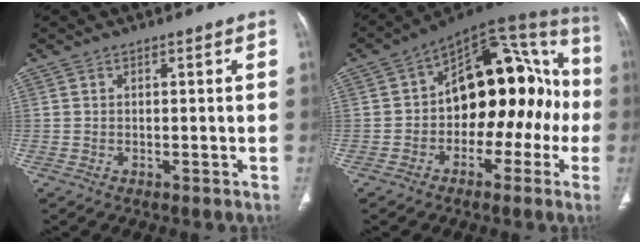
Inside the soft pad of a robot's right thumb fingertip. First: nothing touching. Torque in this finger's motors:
{"motor_torque": [1.18, 1.21, 0.17, -0.02, 0.31]}